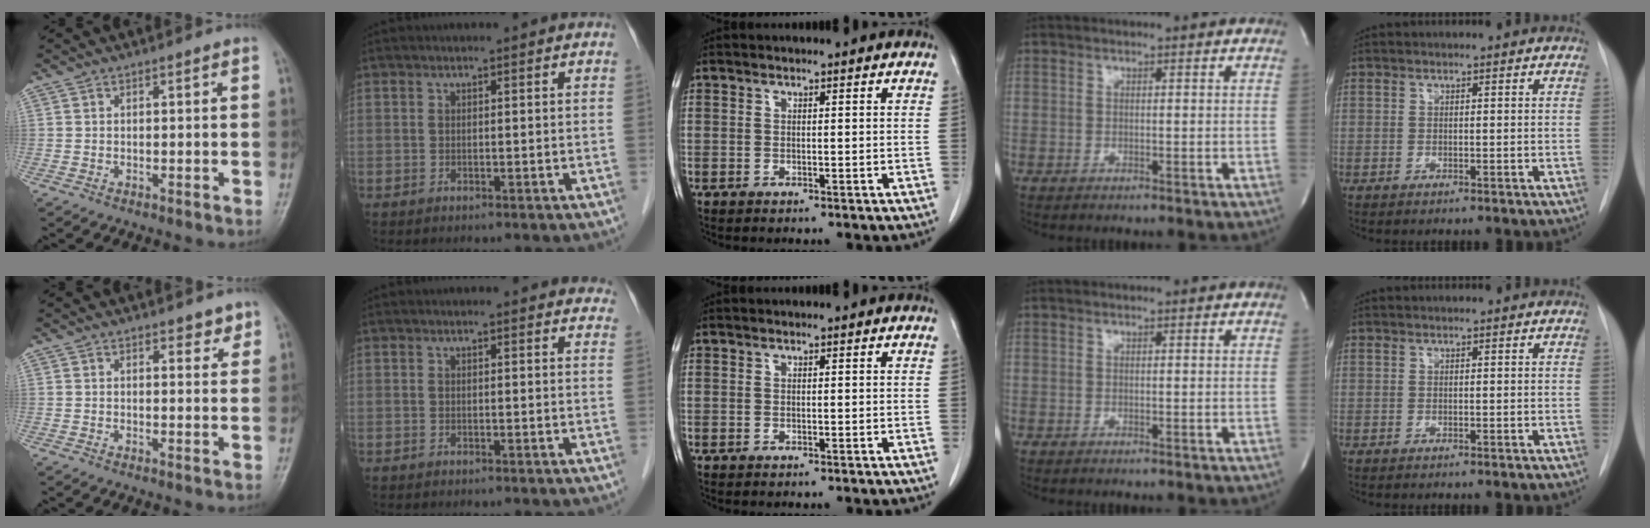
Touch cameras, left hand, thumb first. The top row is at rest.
{"thumb": {"total": 2.6, "force": [2.0, 1.3, 1.2], "torque": [0.002, -0.012, 0.024]}, "index": {"total": 6.0, "force": [5.5, 1.7, 1.5], "torque": [0.001, 0.004, 0.038]}}